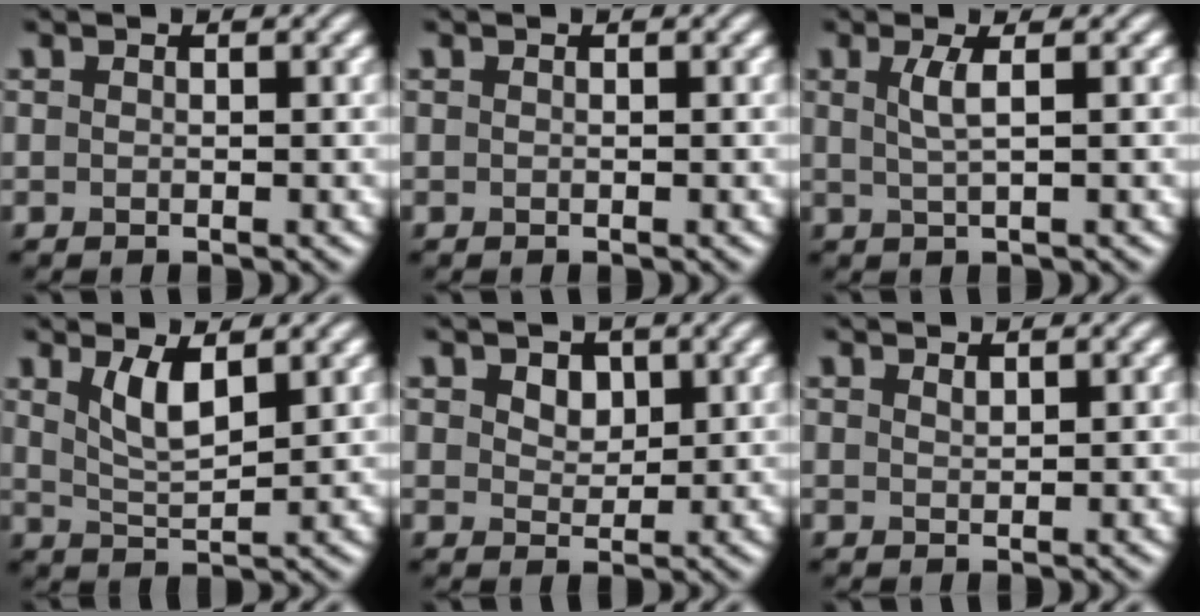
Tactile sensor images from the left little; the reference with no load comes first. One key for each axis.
{"total": 0.0}
{"total": 2.2, "fx": 0.6, "fy": 0.6, "fz": 2.0, "tx": -0.039, "ty": -0.002, "tz": 0.009}
{"total": 3.5, "fx": 1.8, "fy": 1.1, "fz": 2.8, "tx": -0.059, "ty": -0.007, "tz": 0.038}
{"total": 2.4, "fx": 1.2, "fy": 1.7, "fz": 1.3, "tx": -0.028, "ty": 0.000, "tz": 0.013}
{"total": 0.7, "fx": 0.6, "fy": 0.2, "fz": 0.3, "tx": -0.007, "ty": -0.002, "tz": 0.014}